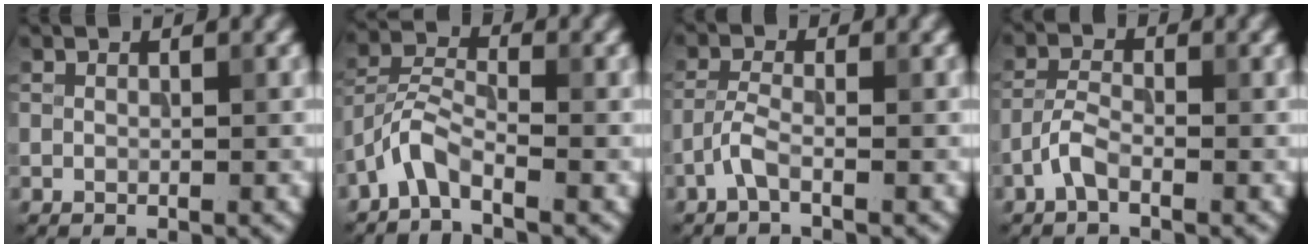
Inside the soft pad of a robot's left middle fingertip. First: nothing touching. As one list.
[{"total": 3.0, "force": [-2.3, 0.8, 1.8], "torque": [-0.041, 0.011, -0.055]}, {"total": 1.9, "force": [-1.1, 0.4, 1.5], "torque": [-0.035, 0.004, -0.031]}, {"total": 2.1, "force": [-1.3, 0.8, 1.5], "torque": [-0.032, 0.007, -0.034]}]